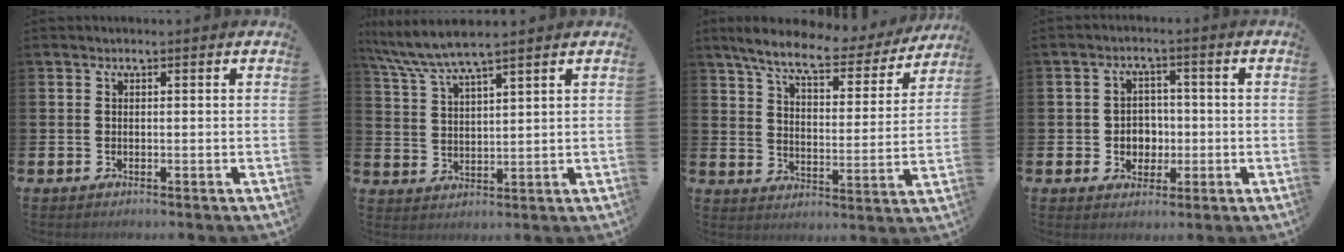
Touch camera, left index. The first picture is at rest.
{"total": 5.9, "force": [5.4, 0.2, 2.3], "torque": [-0.071, -0.020, 0.098]}
{"total": 8.3, "force": [7.4, 1.6, 3.5], "torque": [-0.097, -0.042, 0.125]}
{"total": 3.5, "force": [-0.3, 3.3, 1.2], "torque": [-0.018, 0.001, -0.016]}